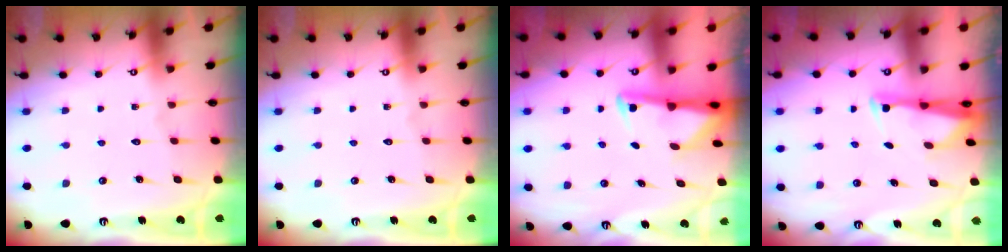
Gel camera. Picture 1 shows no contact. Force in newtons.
{"total": 0.0}
{"total": 2.8, "press": 2.7, "slide": 0.7}
{"total": 2.7, "press": 2.6, "slide": 0.7}